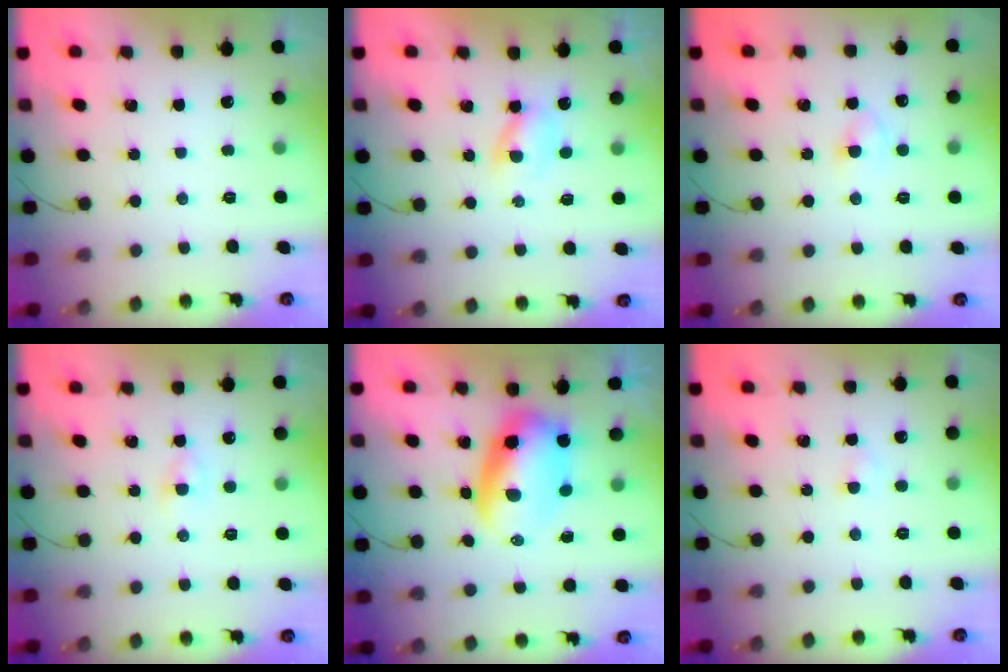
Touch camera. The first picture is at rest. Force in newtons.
{"total": 2.3, "press": 2.0, "slide": 1.1}
{"total": 2.5, "press": 2.3, "slide": 1.0}
{"total": 1.9, "press": 1.8, "slide": 0.6}
{"total": 8.7, "press": 8.4, "slide": 2.3}
{"total": 2.2, "press": 2.1, "slide": 0.8}